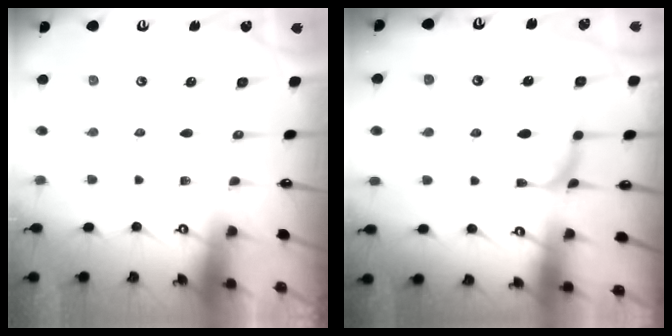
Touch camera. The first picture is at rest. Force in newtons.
{"total": 0.9, "press": 0.8, "slide": 0.5}